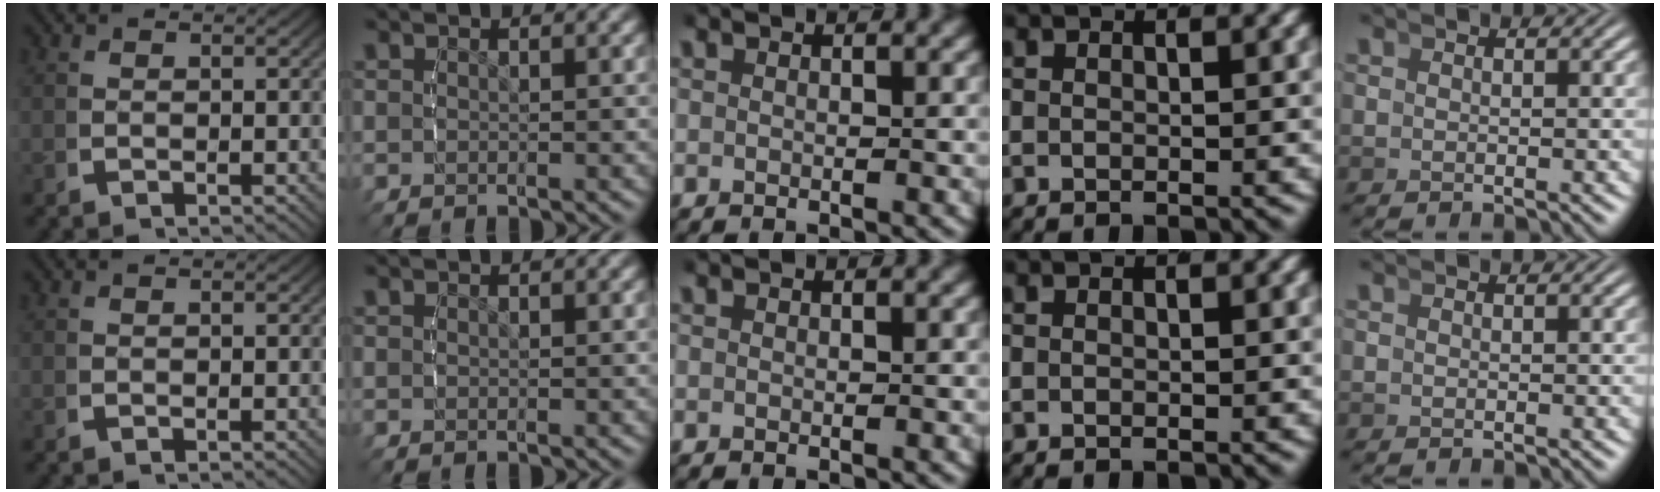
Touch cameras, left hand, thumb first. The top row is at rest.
{}